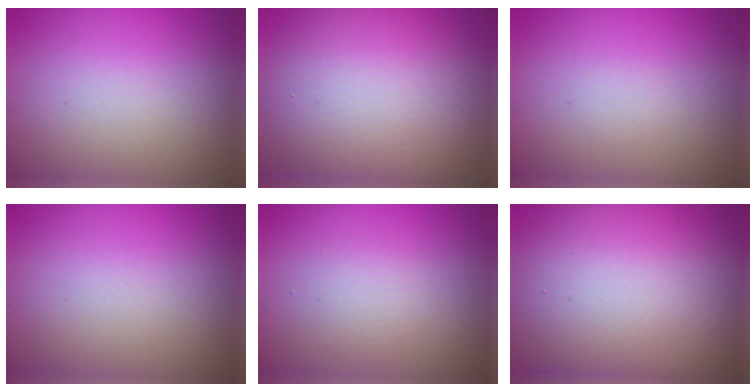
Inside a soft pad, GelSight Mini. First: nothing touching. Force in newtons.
{"total": 11.3, "press": 11.3, "slide": 0.8}
{"total": 0.5, "press": 0.5, "slide": 0.0}
{"total": 0.0}
{"total": 1.7, "press": 1.7, "slide": 0.2}
{"total": 15.8, "press": 15.8, "slide": 1.1}